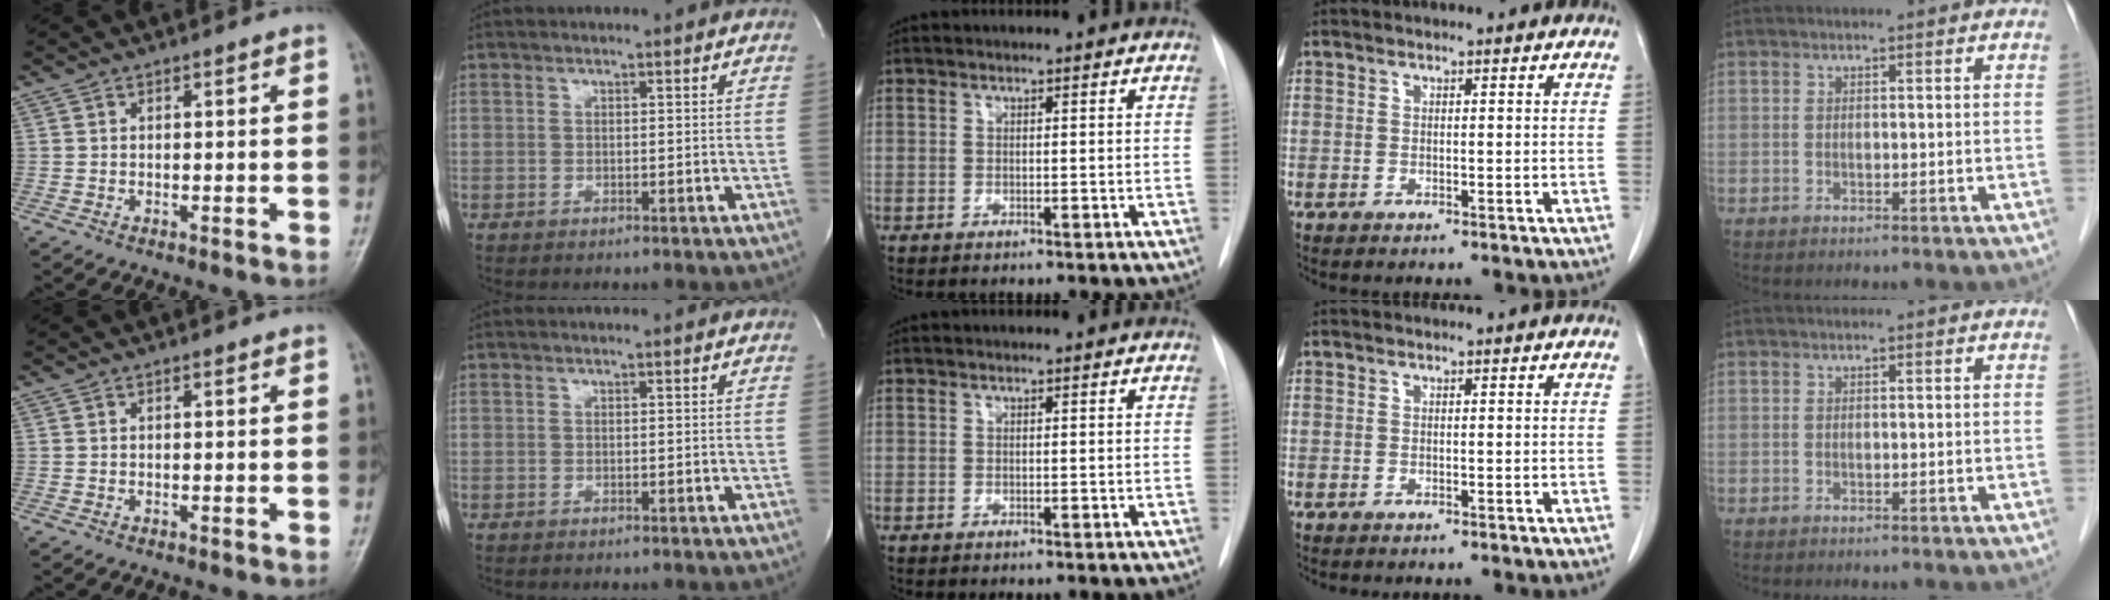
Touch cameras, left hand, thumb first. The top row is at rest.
{}